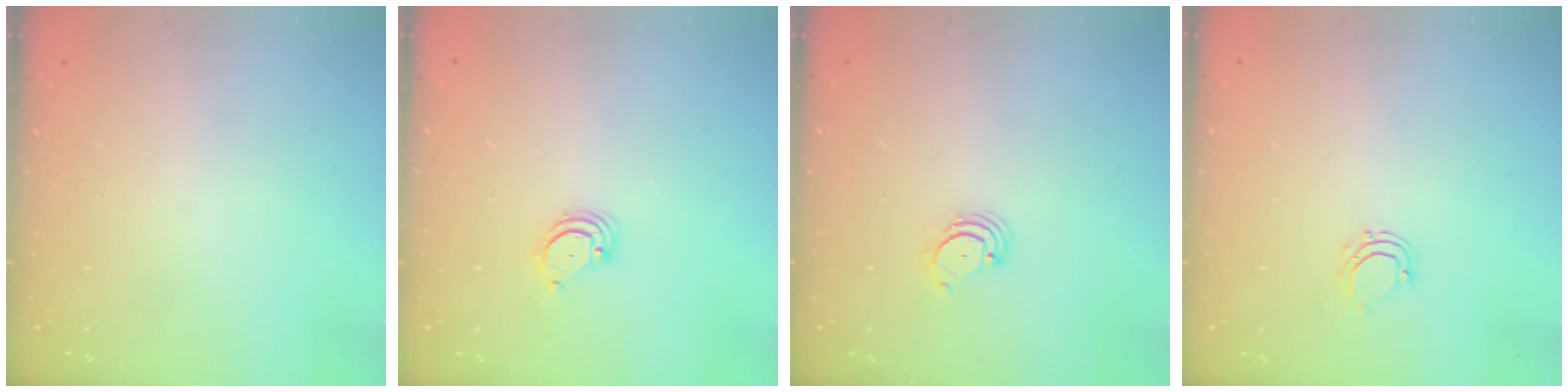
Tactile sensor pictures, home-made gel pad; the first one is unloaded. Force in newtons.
{"total": 3.4, "press": 3.3, "slide": 0.3}
{"total": 2.7, "press": 2.7, "slide": 0.3}
{"total": 4.5, "press": 4.4, "slide": 0.6}